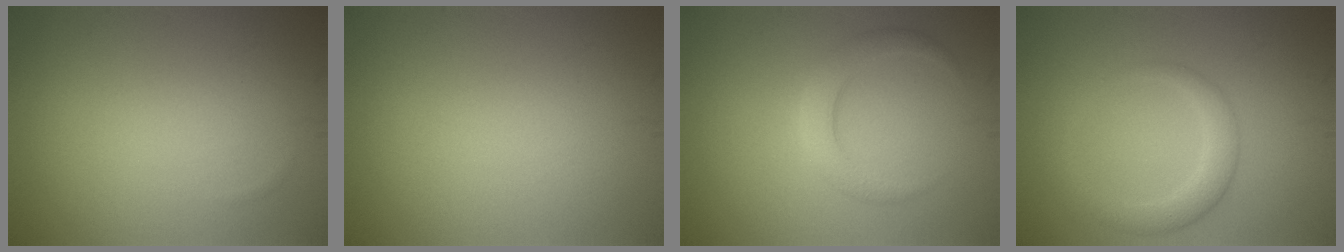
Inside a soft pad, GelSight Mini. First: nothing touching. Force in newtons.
{"total": 0.0}
{"total": 2.7, "press": 2.7, "slide": 0.2}
{"total": 2.6, "press": 2.6, "slide": 0.2}